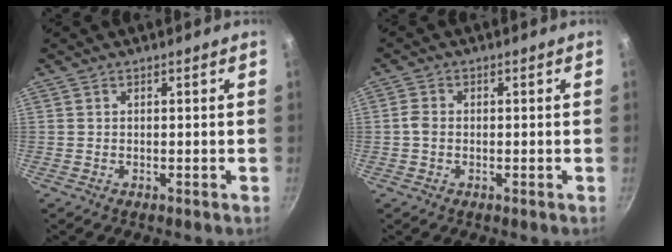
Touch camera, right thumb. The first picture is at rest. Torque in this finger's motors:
{"motor_torque": [-0.08, -0.09, 0.29, -0.18, 0.00]}